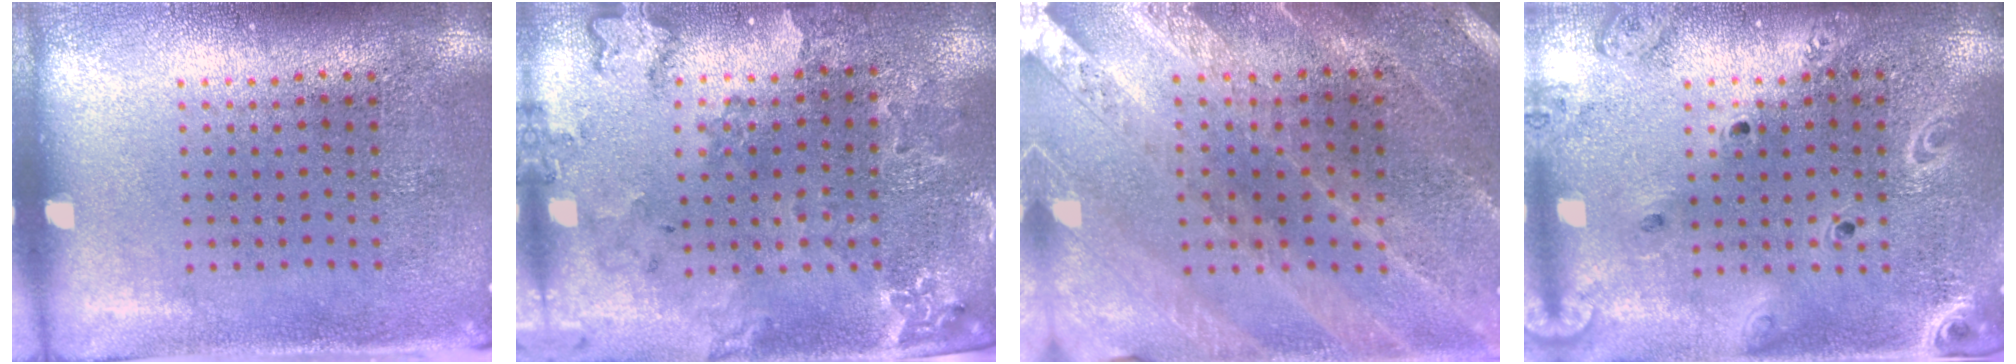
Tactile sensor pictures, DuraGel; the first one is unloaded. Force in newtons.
{"total": 0.7, "press": 0.7, "slide": 0.2}
{"total": 1.3, "press": 1.3, "slide": 0.2}
{"total": 2.1, "press": 1.9, "slide": 0.8}